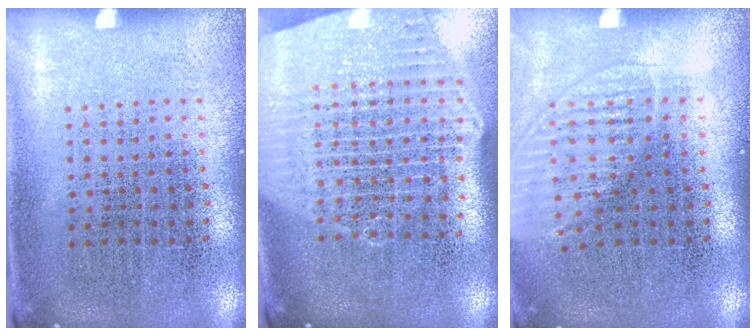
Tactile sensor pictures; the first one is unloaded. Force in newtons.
{"total": 2.8, "press": 2.3, "slide": 1.5}
{"total": 1.3, "press": 1.2, "slide": 0.6}